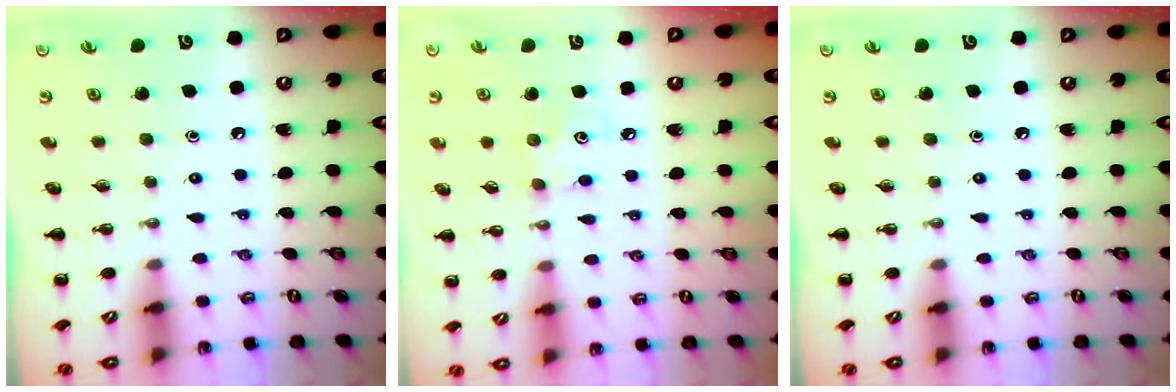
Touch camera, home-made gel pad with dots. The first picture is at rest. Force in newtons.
{"total": 5.1, "press": 5.0, "slide": 1.1}
{"total": 0.0}